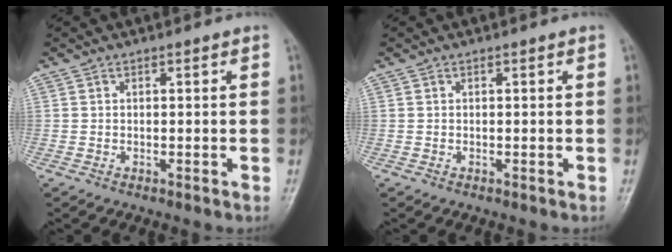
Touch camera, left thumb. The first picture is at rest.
{"total": 0.0}